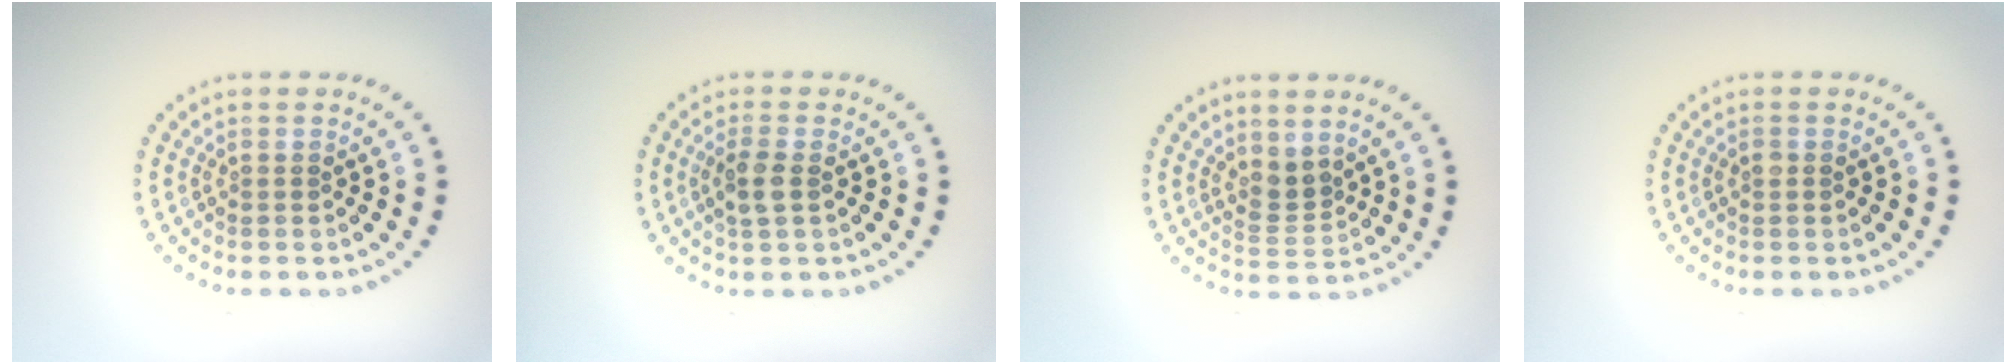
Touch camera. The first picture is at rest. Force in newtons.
{"total": 2.0, "press": 1.9, "slide": 0.6}
{"total": 2.2, "press": 1.6, "slide": 1.6}
{"total": 0.5, "press": 0.5, "slide": 0.1}